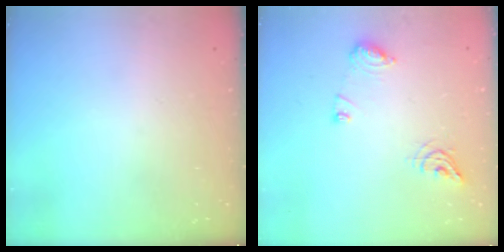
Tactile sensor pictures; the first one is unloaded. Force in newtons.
{"total": 9.0, "press": 9.0, "slide": 0.7}